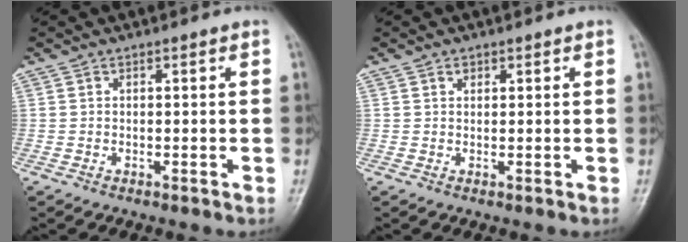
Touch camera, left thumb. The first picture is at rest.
{"total": 1.0, "force": [0.6, 0.7, 0.3], "torque": [0.001, -0.003, 0.009]}